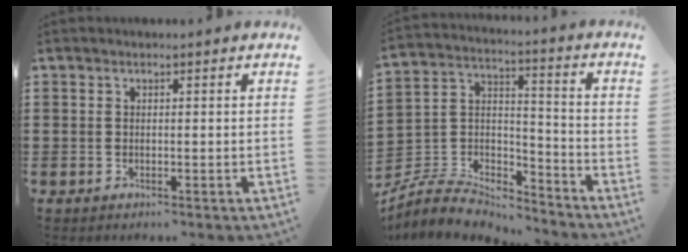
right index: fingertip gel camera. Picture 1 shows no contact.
{"total": 7.2, "force": [-6.6, 2.3, 1.7], "torque": [-0.048, 0.006, -0.135]}